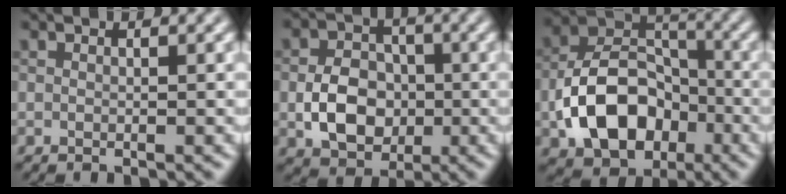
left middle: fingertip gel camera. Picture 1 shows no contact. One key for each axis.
{"total": 5.2, "fx": -1.1, "fy": 3.9, "fz": 3.3, "tx": -0.052, "ty": 0.001, "tz": -0.020}
{"total": 9.3, "fx": -3.1, "fy": 6.5, "fz": 6.0, "tx": -0.109, "ty": 0.006, "tz": -0.059}